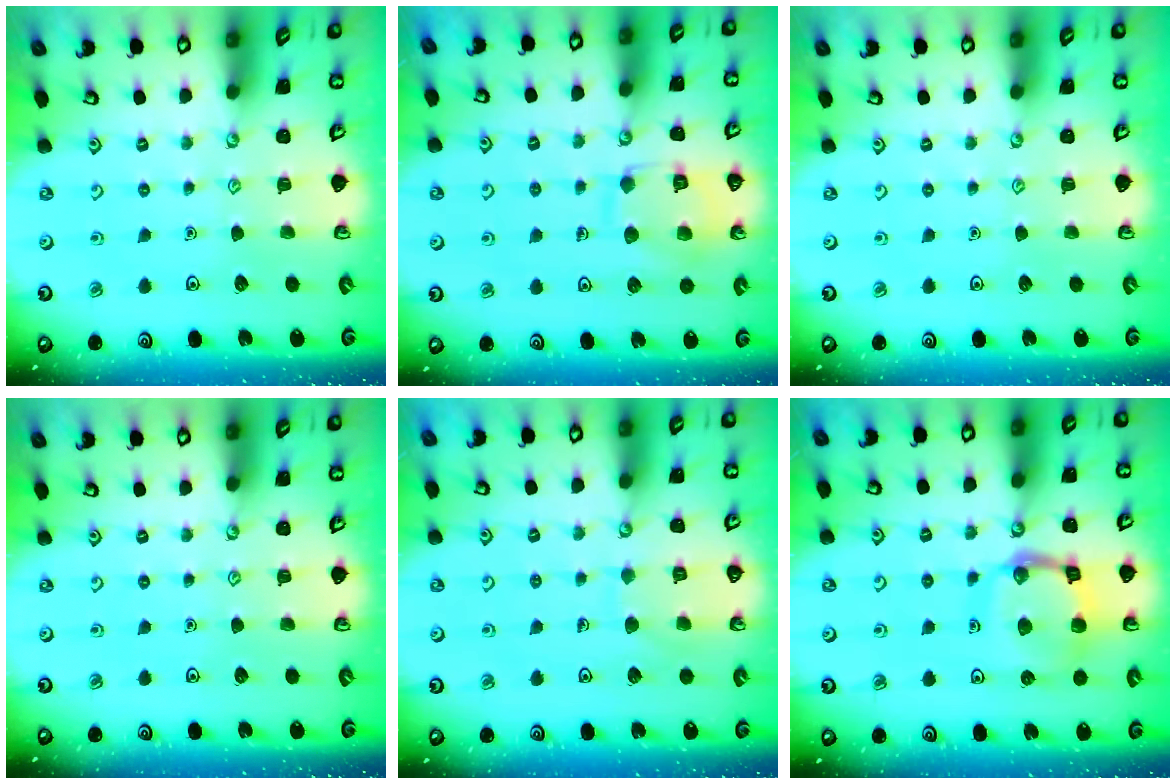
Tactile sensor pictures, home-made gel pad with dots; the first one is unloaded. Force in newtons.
{"total": 11.9, "press": 11.9, "slide": 0.9}
{"total": 0.0}
{"total": 0.0}
{"total": 7.3, "press": 7.3, "slide": 0.7}
{"total": 13.5, "press": 13.5, "slide": 1.4}